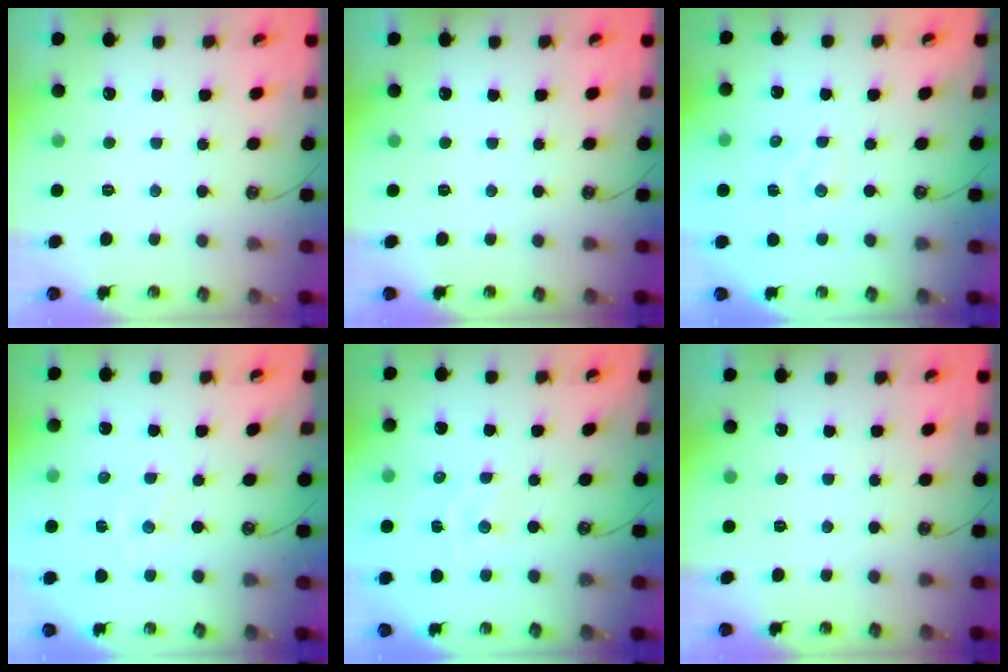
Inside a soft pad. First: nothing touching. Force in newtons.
{"total": 0.0}
{"total": 1.5, "press": 1.5, "slide": 0.3}
{"total": 1.8, "press": 1.8, "slide": 0.3}
{"total": 1.6, "press": 1.6, "slide": 0.2}
{"total": 0.0}